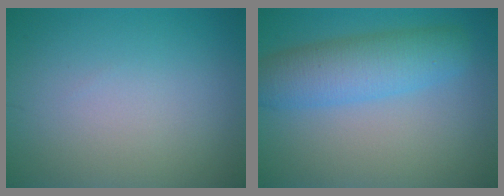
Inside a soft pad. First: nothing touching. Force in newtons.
{"total": 5.5, "press": 5.5, "slide": 0.3}